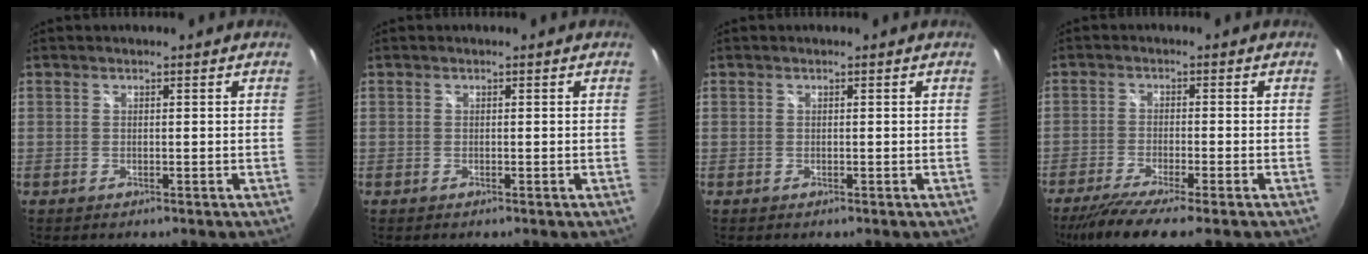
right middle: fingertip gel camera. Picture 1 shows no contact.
{"total": 0.0}
{"total": 0.0}
{"total": 8.7, "force": [-6.8, 0.1, 5.4], "torque": [-0.122, -0.032, -0.116]}